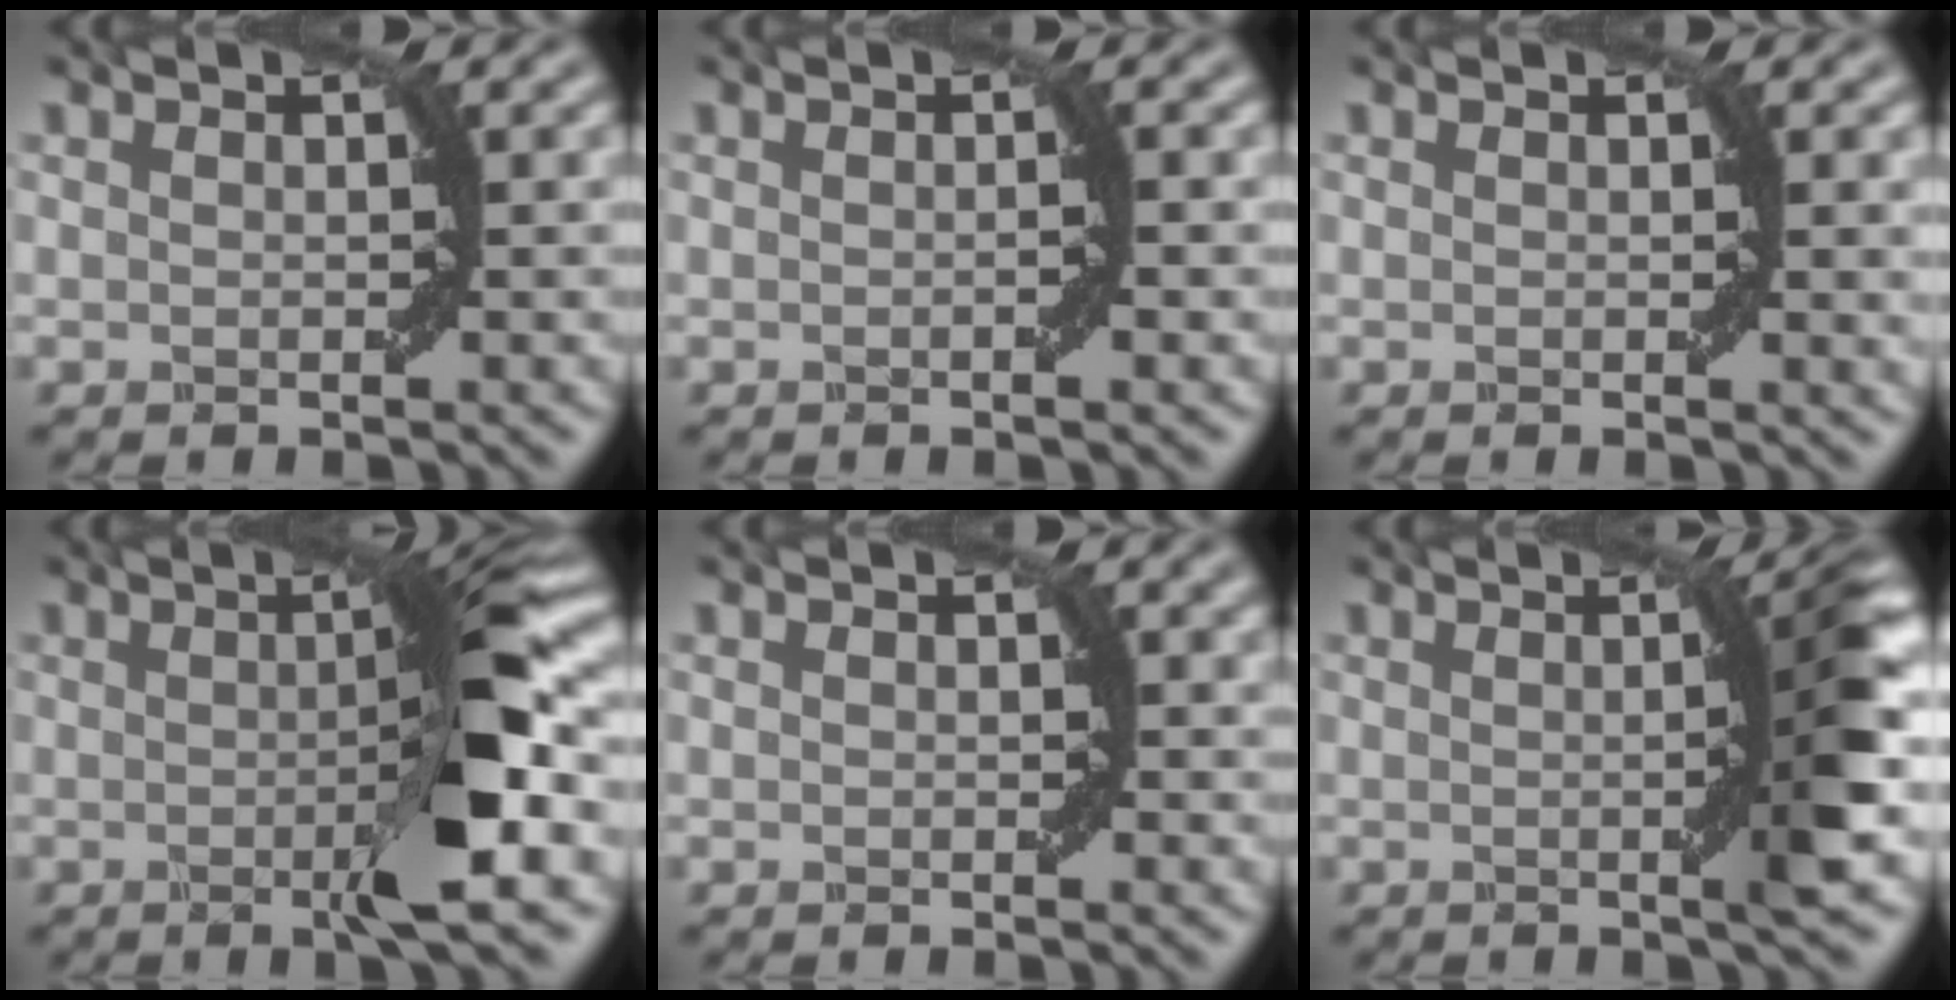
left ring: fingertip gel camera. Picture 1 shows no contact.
{"total": 0.7, "force": [-0.2, -0.1, 0.7], "torque": [-0.010, 0.002, -0.004]}
{"total": 1.3, "force": [0.3, 0.1, 1.3], "torque": [-0.013, -0.003, 0.004]}
{"total": 7.6, "force": [-0.5, 1.0, 7.5], "torque": [-0.109, 0.004, -0.010]}
{"total": 0.7, "force": [0.3, 0.5, 0.4], "torque": [0.001, -0.003, 0.003]}
{"total": 6.0, "force": [0.1, 0.9, 5.9], "torque": [-0.073, 0.009, -0.001]}